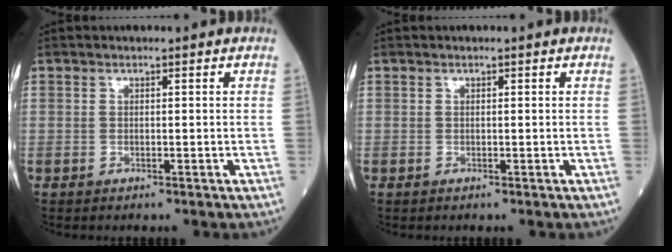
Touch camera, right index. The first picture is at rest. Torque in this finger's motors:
{"motor_torque": [-0.08, -0.03, -0.03, 0.02]}